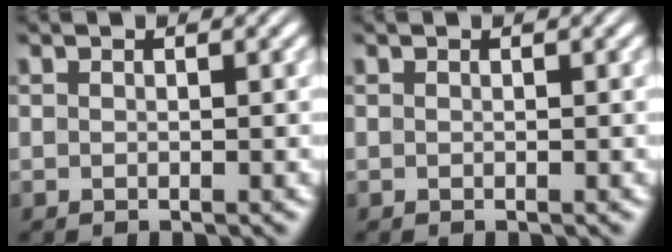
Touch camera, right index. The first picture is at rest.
{"total": 0.0}